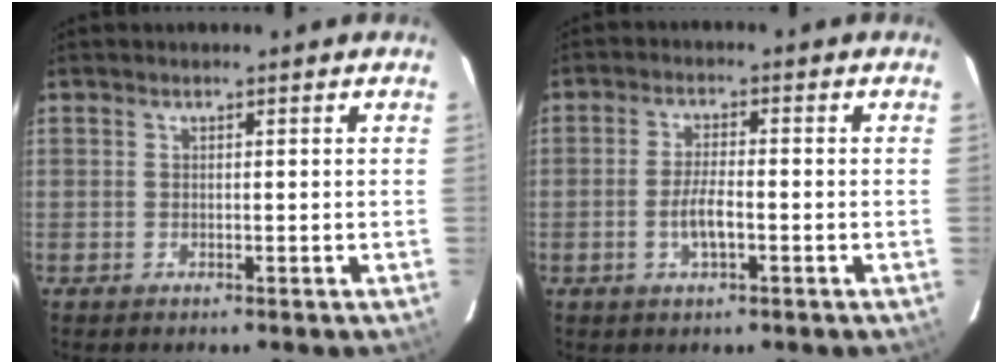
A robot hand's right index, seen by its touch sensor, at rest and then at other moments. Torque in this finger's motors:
{"motor_torque": [0.20, -0.10, 0.25, 0.07]}